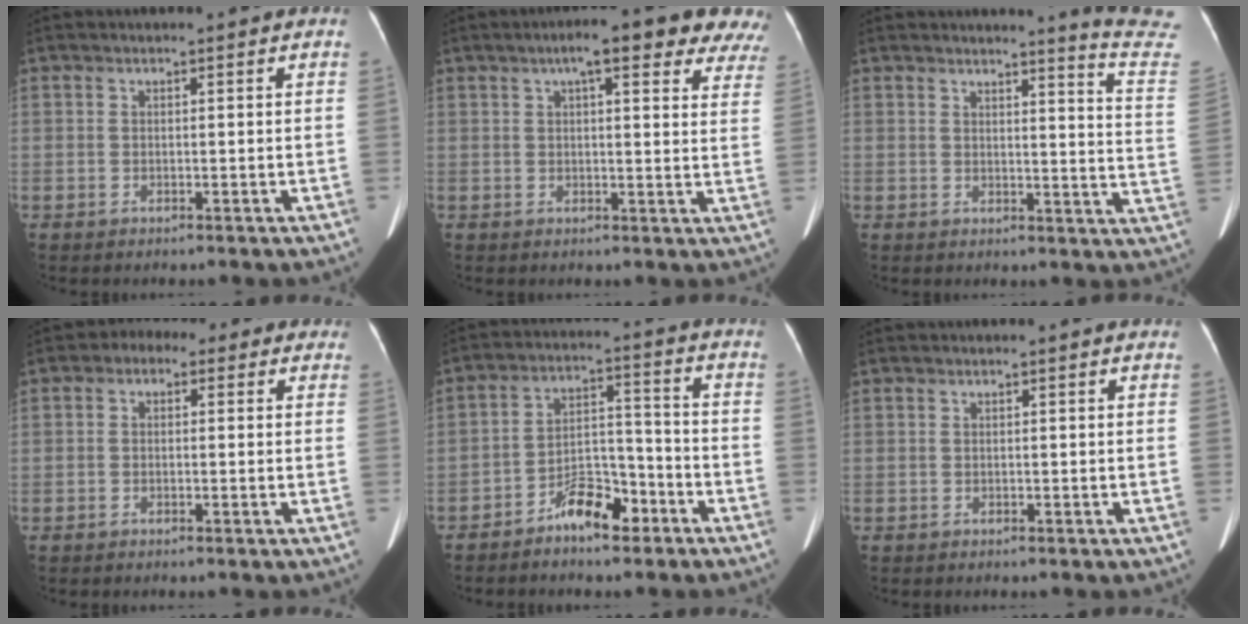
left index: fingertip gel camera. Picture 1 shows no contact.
{"total": 15.2, "force": [11.3, 3.4, 9.6], "torque": [-0.112, 0.025, 0.122]}
{"total": 10.7, "force": [10.5, -2.0, 1.2], "torque": [-0.014, -0.120, 0.094]}
{"total": 4.3, "force": [1.5, 3.1, 2.6], "torque": [-0.029, 0.035, 0.010]}
{"total": 7.5, "force": [-5.2, 2.9, 4.6], "torque": [-0.082, 0.021, -0.090]}
{"total": 0.0}